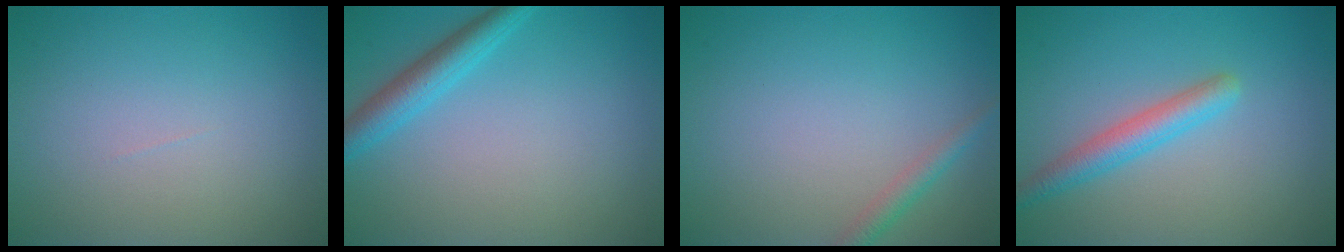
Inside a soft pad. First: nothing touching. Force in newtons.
{"total": 3.1, "press": 3.1, "slide": 0.2}
{"total": 1.5, "press": 1.5, "slide": 0.0}
{"total": 2.9, "press": 2.9, "slide": 0.1}